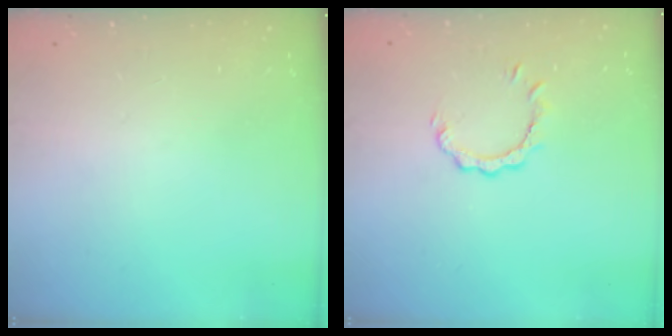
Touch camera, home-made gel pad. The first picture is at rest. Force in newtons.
{"total": 3.7, "press": 3.7, "slide": 0.3}